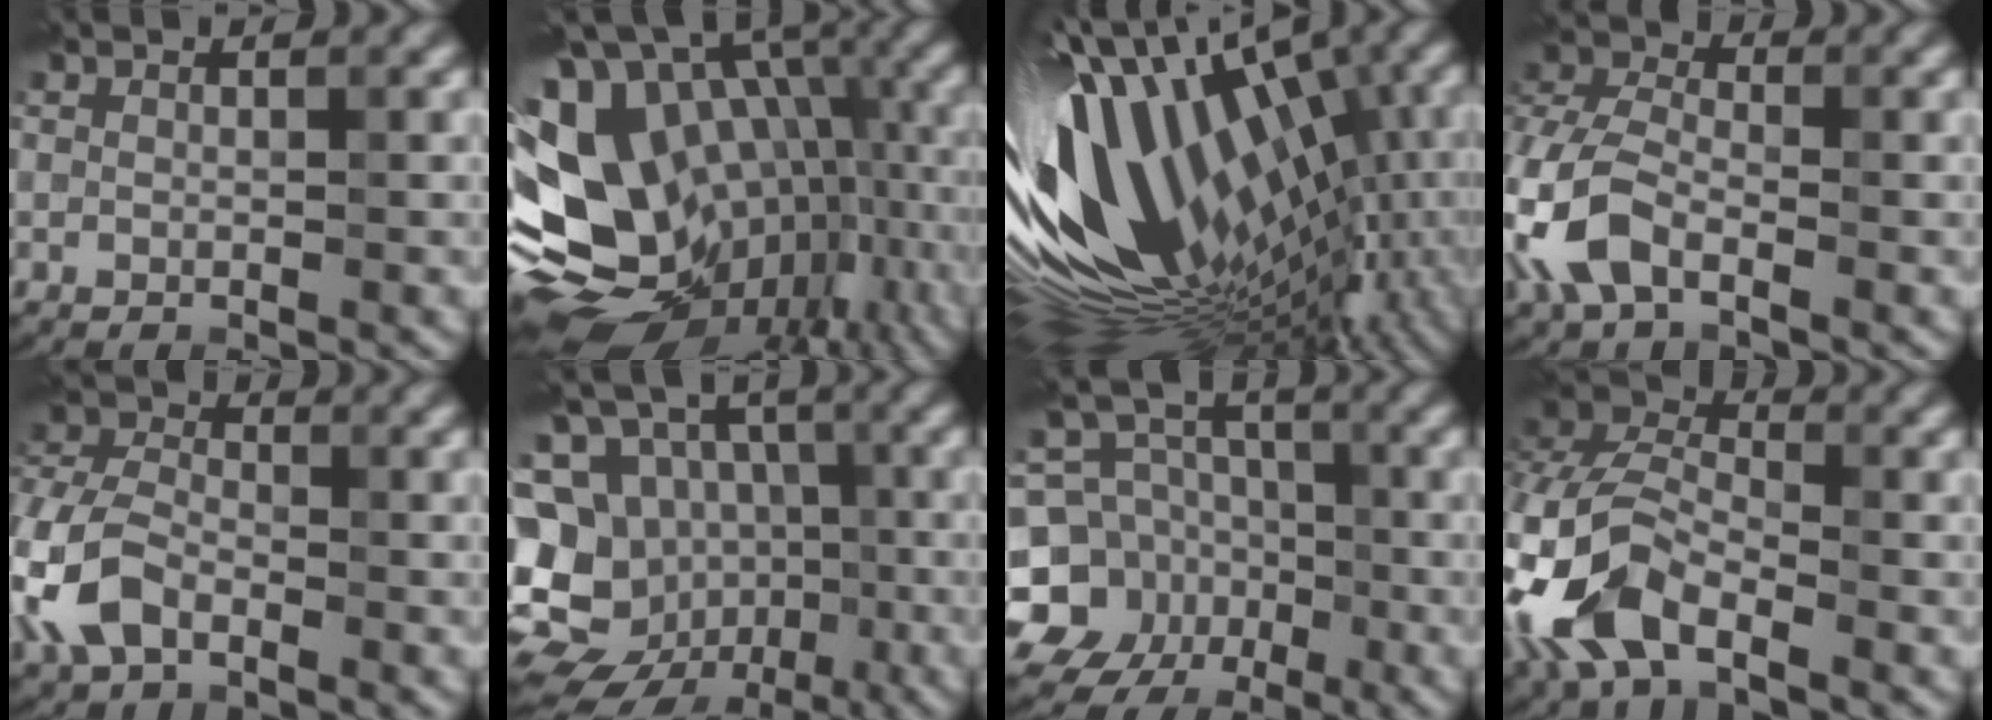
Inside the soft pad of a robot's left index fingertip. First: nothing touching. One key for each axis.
{"total": 18.3, "fx": -3.7, "fy": 13.0, "fz": 12.3, "tx": -0.219, "ty": -0.004, "tz": -0.008}
{"total": 16.5, "fx": -1.8, "fy": 8.8, "fz": 13.8, "tx": -0.240, "ty": -0.005, "tz": -0.023}
{"total": 6.0, "fx": -2.5, "fy": 3.4, "fz": 4.3, "tx": -0.107, "ty": 0.006, "tz": -0.066}
{"total": 5.4, "fx": -2.3, "fy": 3.4, "fz": 3.6, "tx": -0.085, "ty": 0.007, "tz": -0.061}
{"total": 16.5, "fx": -3.9, "fy": 14.6, "fz": 6.6, "tx": -0.156, "ty": 0.010, "tz": -0.067}
{"total": 8.2, "fx": -2.4, "fy": 7.5, "fz": 2.4, "tx": -0.039, "ty": 0.011, "tz": -0.075}
{"total": 8.9, "fx": -4.1, "fy": 4.5, "fz": 6.5, "tx": -0.148, "ty": 0.006, "tz": -0.096}